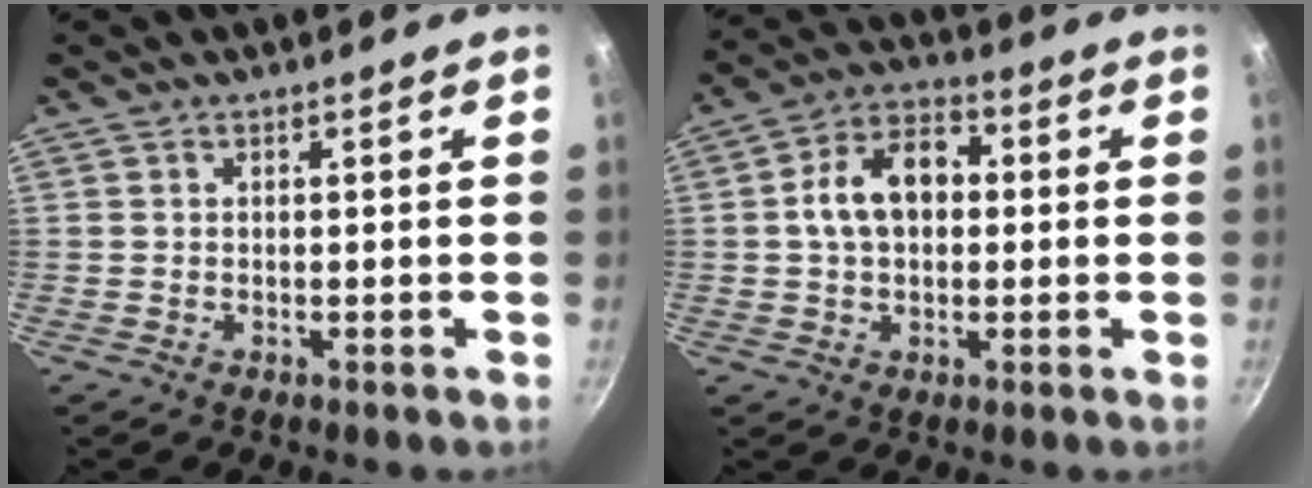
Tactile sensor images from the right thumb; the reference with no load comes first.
{"total": 11.1, "force": [0.9, 7.7, 7.9], "torque": [-0.106, 0.028, 0.001]}